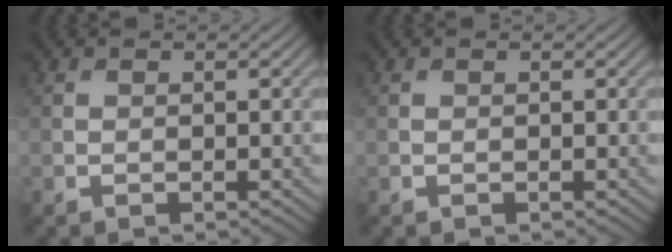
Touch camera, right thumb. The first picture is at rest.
{"total": 0.0}